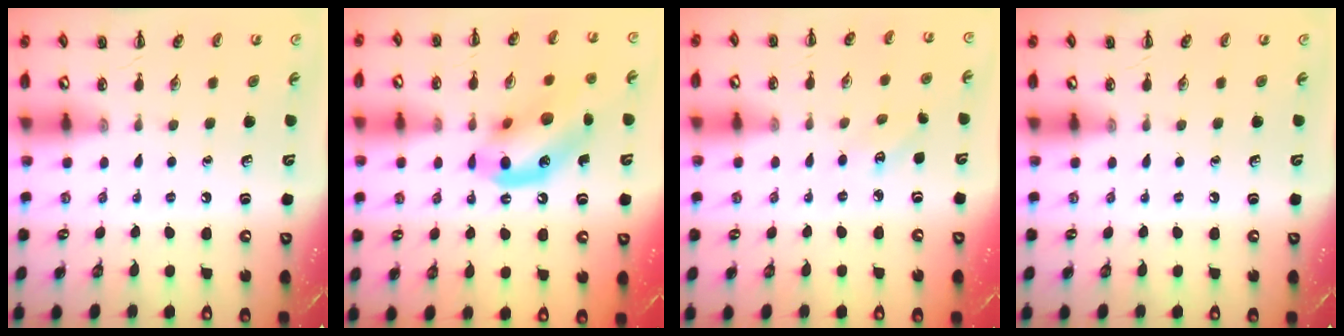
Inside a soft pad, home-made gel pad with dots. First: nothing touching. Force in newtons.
{"total": 14.0, "press": 13.6, "slide": 3.3}
{"total": 2.1, "press": 2.0, "slide": 0.6}
{"total": 0.0}